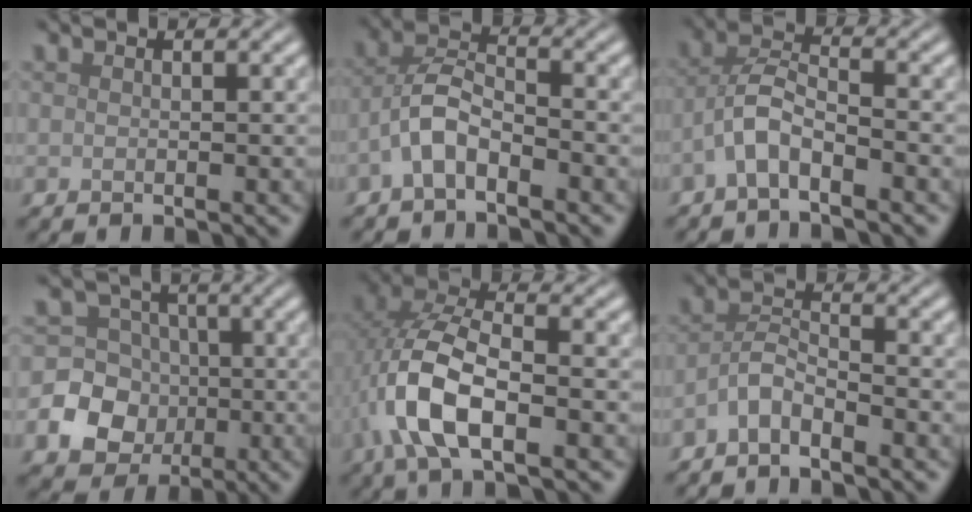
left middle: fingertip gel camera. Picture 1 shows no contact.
{"total": 3.5, "force": [-1.9, 1.5, 2.6], "torque": [-0.050, 0.012, -0.045]}
{"total": 3.4, "force": [-1.9, 1.2, 2.5], "torque": [-0.051, 0.012, -0.046]}
{"total": 10.2, "force": [-2.3, 9.6, 2.6], "torque": [-0.072, 0.003, -0.060]}
{"total": 7.9, "force": [-2.2, 3.6, 6.6], "torque": [-0.154, 0.005, -0.047]}
{"total": 2.6, "force": [-2.0, 0.8, 1.4], "torque": [-0.029, 0.008, -0.046]}